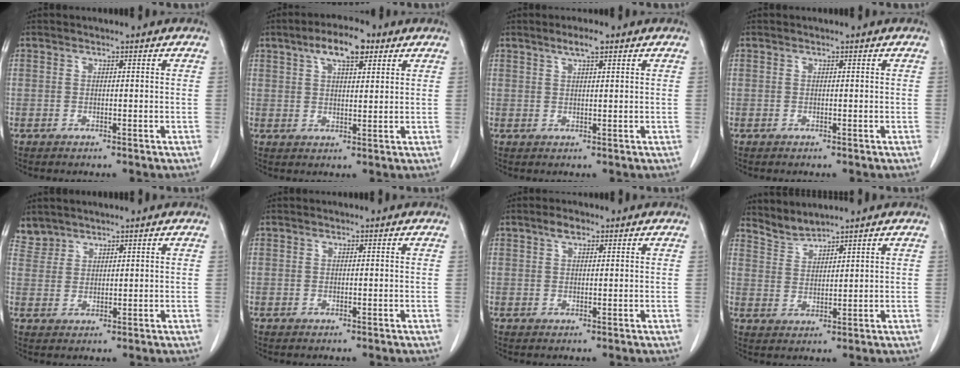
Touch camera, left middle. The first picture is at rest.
{"total": 7.2, "force": [4.1, 2.3, 5.4], "torque": [-0.099, 0.016, 0.066]}
{"total": 2.7, "force": [1.7, 0.4, 2.0], "torque": [-0.041, 0.004, 0.030]}
{"total": 0.0}
{"total": 2.9, "force": [2.7, 1.1, -0.5], "torque": [0.013, 0.010, 0.056]}
{"total": 0.0}
{"total": 2.1, "force": [1.3, 0.8, 1.4], "torque": [-0.030, 0.007, 0.024]}
{"total": 3.2, "force": [3.2, -0.5, -0.5], "torque": [0.006, -0.002, 0.071]}